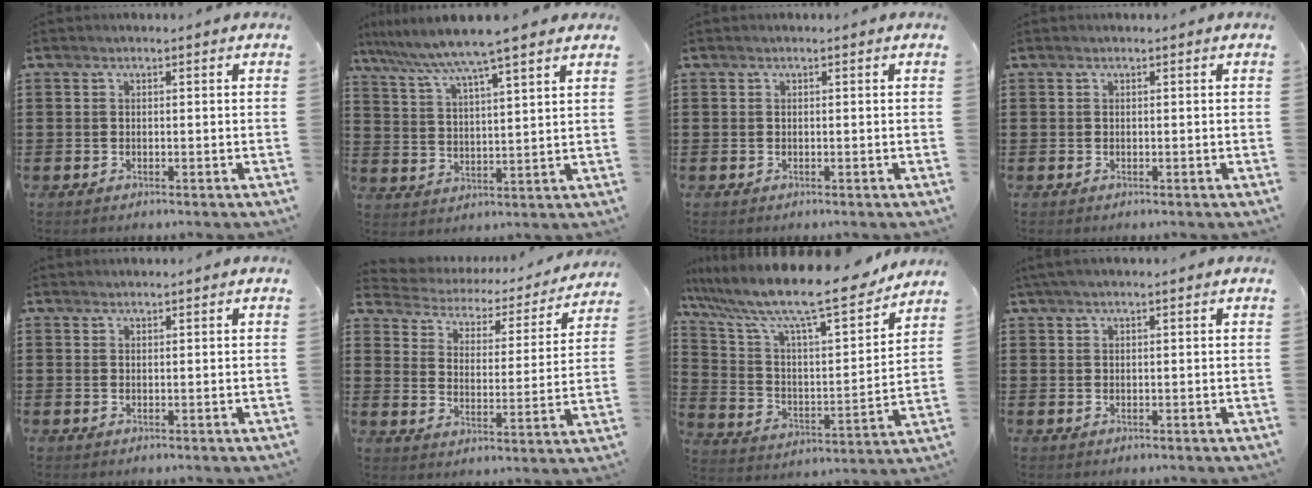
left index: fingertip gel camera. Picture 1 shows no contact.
{"total": 6.9, "force": [6.0, -0.7, 3.4], "torque": [-0.089, -0.034, 0.098]}
{"total": 0.0}
{"total": 0.0}
{"total": 0.9, "force": [0.9, 0.0, 0.0], "torque": [-0.002, -0.001, 0.019]}
{"total": 2.3, "force": [1.9, 1.2, 0.5], "torque": [-0.029, -0.019, 0.022]}
{"total": 13.2, "force": [10.9, 1.5, 7.2], "torque": [-0.165, -0.077, 0.177]}
{"total": 1.5, "force": [1.1, 0.0, 1.0], "torque": [-0.020, 0.000, 0.021]}